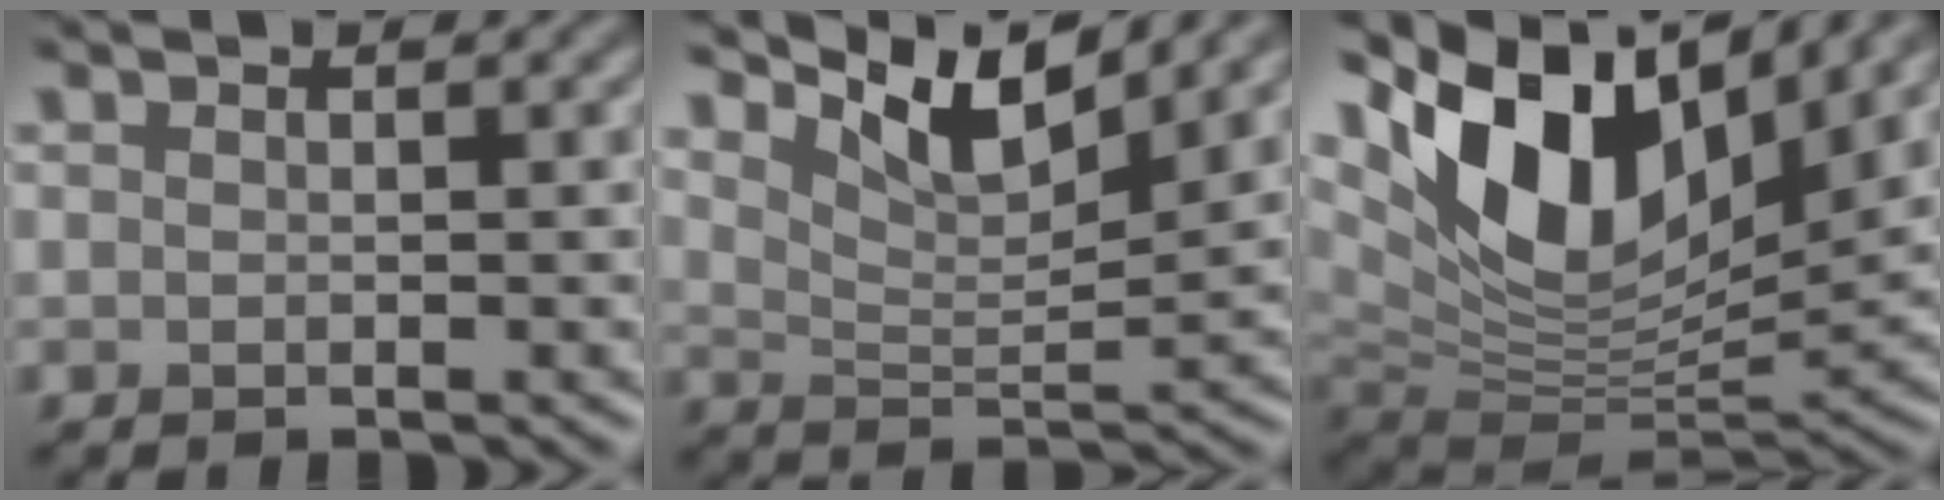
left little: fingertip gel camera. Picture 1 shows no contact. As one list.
[{"total": 6.4, "force": [4.9, 1.4, 3.9], "torque": [-0.076, 0.000, 0.087]}, {"total": 13.9, "force": [6.8, 6.9, 10.0], "torque": [-0.184, 0.018, 0.122]}]